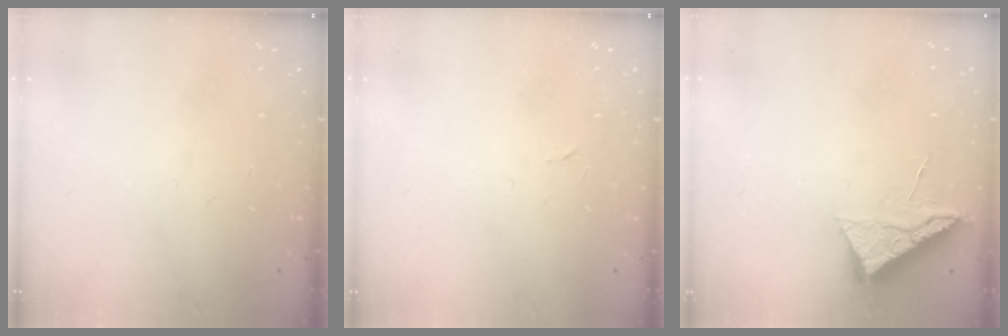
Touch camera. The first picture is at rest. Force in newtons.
{"total": 2.4, "press": 2.4, "slide": 0.4}
{"total": 6.6, "press": 6.6, "slide": 0.7}